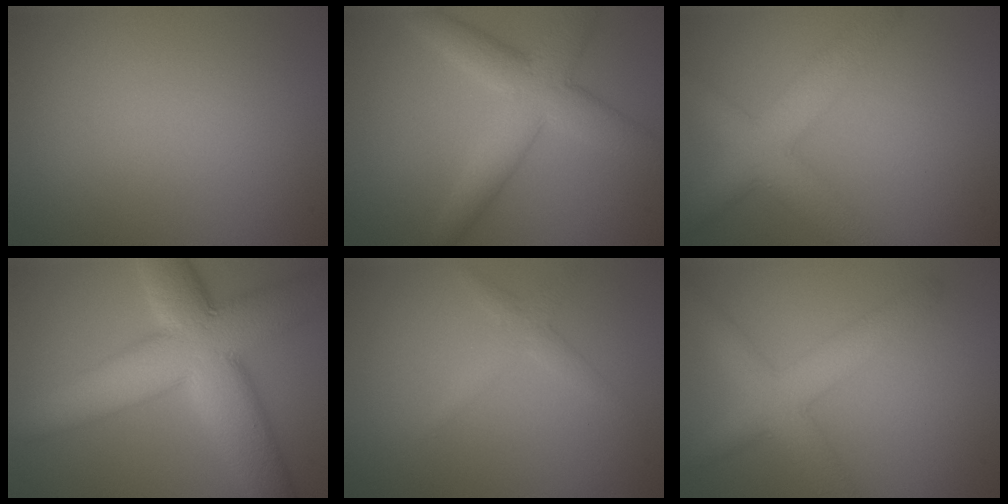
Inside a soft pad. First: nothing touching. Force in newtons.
{"total": 5.9, "press": 5.9, "slide": 0.2}
{"total": 6.1, "press": 6.1, "slide": 0.4}
{"total": 12.8, "press": 12.8, "slide": 0.7}
{"total": 1.8, "press": 1.8, "slide": 0.1}
{"total": 4.9, "press": 4.9, "slide": 0.2}